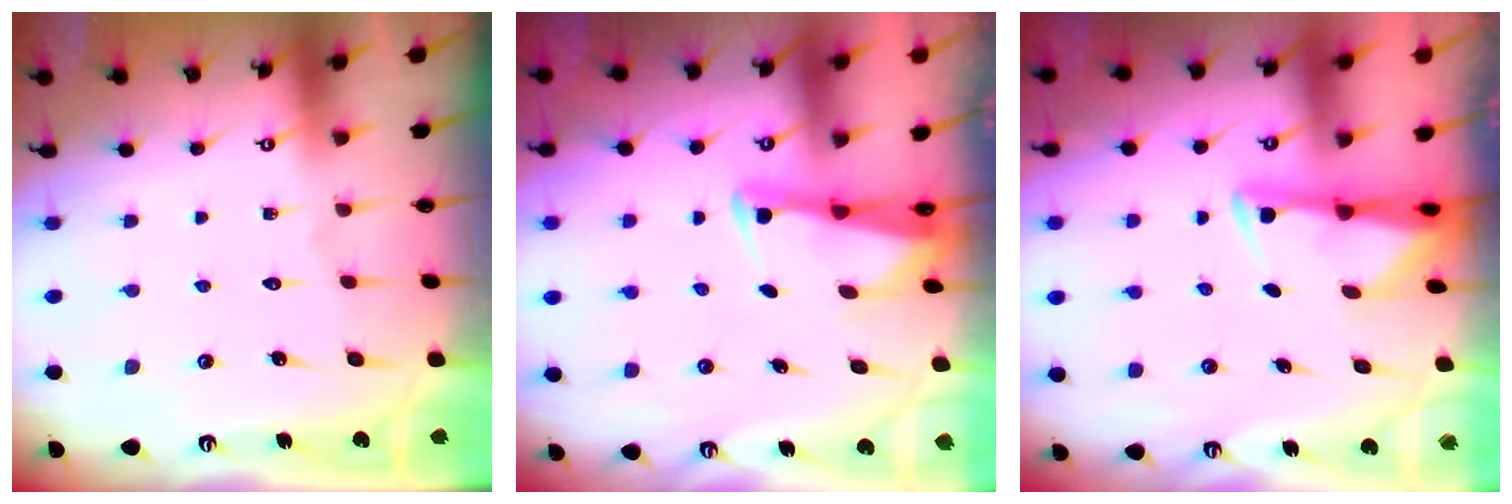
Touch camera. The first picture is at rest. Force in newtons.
{"total": 2.6, "press": 2.5, "slide": 0.6}
{"total": 3.1, "press": 3.1, "slide": 0.6}